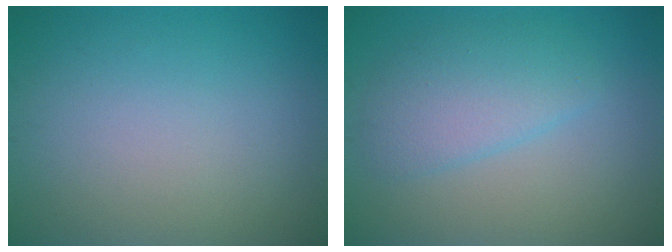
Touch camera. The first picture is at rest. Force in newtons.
{"total": 3.5, "press": 3.5, "slide": 0.3}